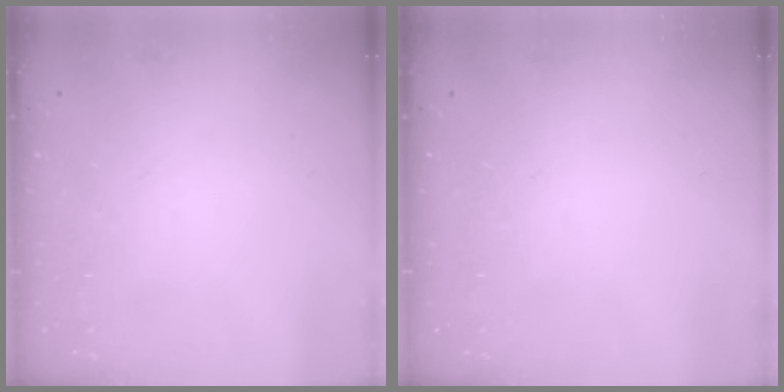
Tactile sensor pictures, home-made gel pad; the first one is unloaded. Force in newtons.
{"total": 0.0}